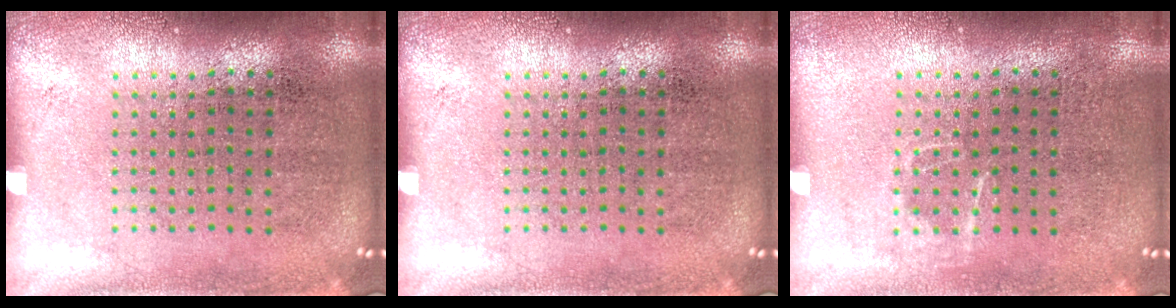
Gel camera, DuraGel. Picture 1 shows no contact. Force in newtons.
{"total": 0.0}
{"total": 0.9, "press": 0.8, "slide": 0.2}